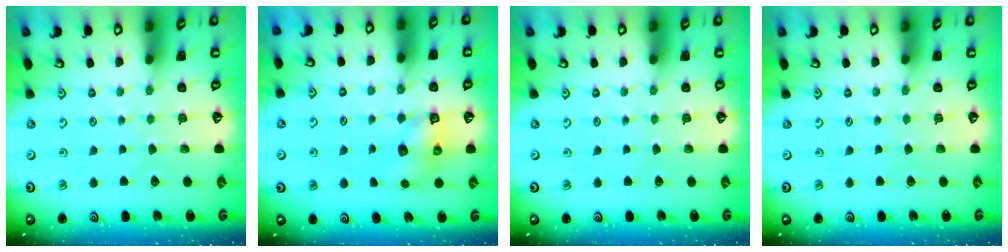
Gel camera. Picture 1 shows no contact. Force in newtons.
{"total": 6.7, "press": 6.7, "slide": 0.9}
{"total": 0.0}
{"total": 0.0}